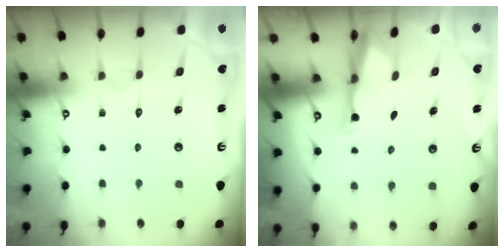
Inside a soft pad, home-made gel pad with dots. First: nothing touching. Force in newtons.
{"total": 2.9, "press": 2.9, "slide": 0.6}